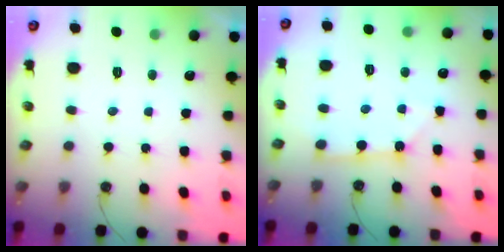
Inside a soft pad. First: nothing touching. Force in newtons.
{"total": 2.4, "press": 2.4, "slide": 0.3}